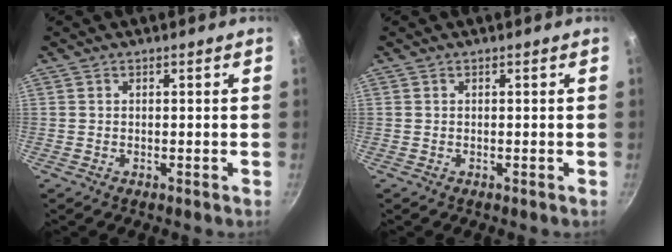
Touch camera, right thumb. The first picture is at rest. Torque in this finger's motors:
{"motor_torque": [0.00, 0.00, -0.04, -0.04, 0.00]}